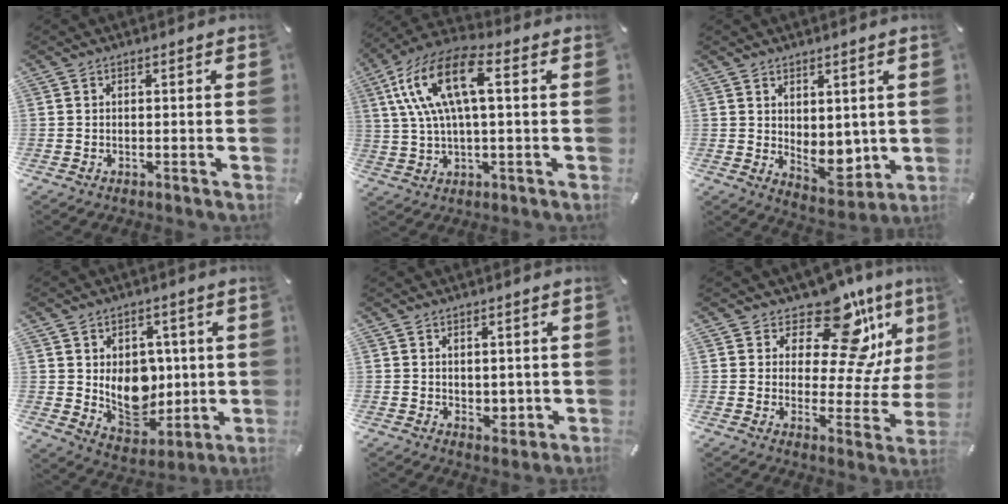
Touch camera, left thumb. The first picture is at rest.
{"total": 14.8, "force": [3.8, 5.9, 13.0], "torque": [-0.281, -0.003, 0.064]}
{"total": 5.8, "force": [0.7, 4.6, 3.5], "torque": [-0.019, -0.009, 0.017]}
{"total": 11.8, "force": [1.5, 9.8, 6.4], "torque": [-0.084, -0.020, 0.038]}
{"total": 2.6, "force": [1.0, 2.3, 0.8], "torque": [0.000, -0.003, 0.016]}
{"total": 16.0, "force": [11.6, 6.5, 8.9], "torque": [-0.132, -0.111, 0.192]}